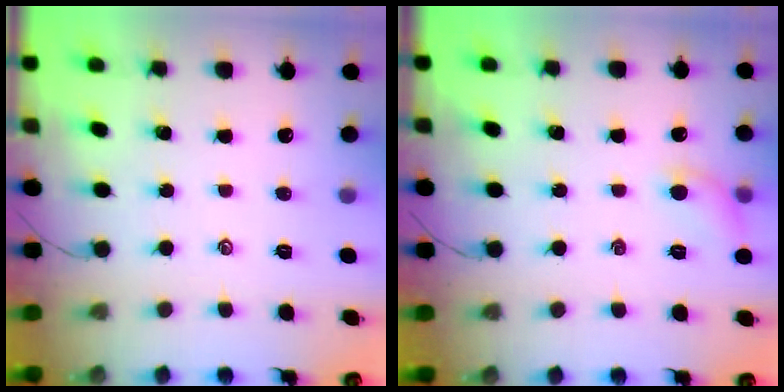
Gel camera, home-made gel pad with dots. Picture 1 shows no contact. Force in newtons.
{"total": 5.9, "press": 5.8, "slide": 1.0}